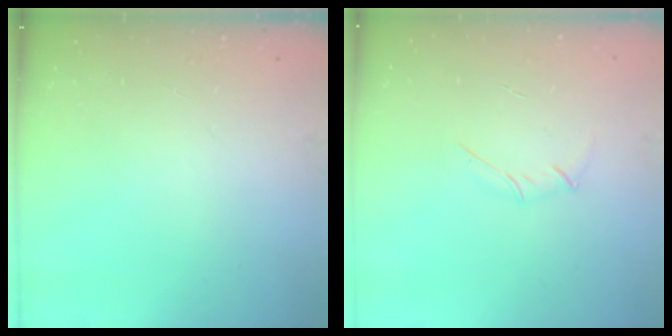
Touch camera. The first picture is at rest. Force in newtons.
{"total": 3.3, "press": 3.2, "slide": 0.9}